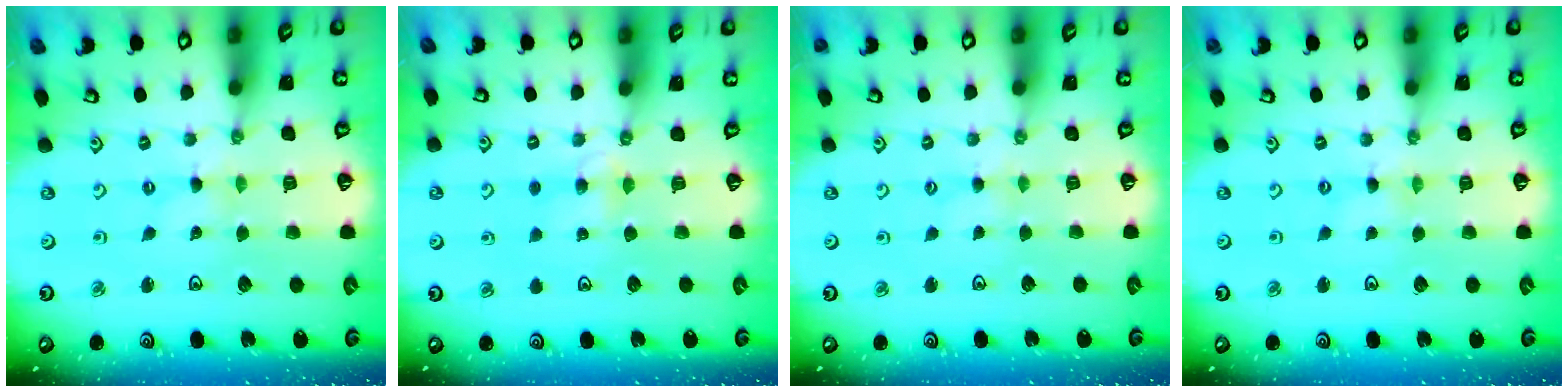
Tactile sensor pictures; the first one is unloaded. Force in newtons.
{"total": 4.7, "press": 4.6, "slide": 0.7}
{"total": 1.7, "press": 1.7, "slide": 0.2}
{"total": 0.0}